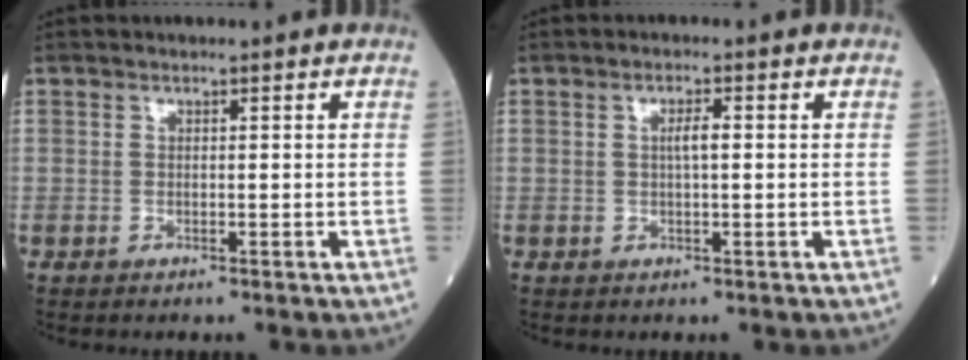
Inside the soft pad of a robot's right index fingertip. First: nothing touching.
{"total": 2.0, "force": [0.2, 0.3, 2.0], "torque": [-0.037, 0.003, 0.002]}